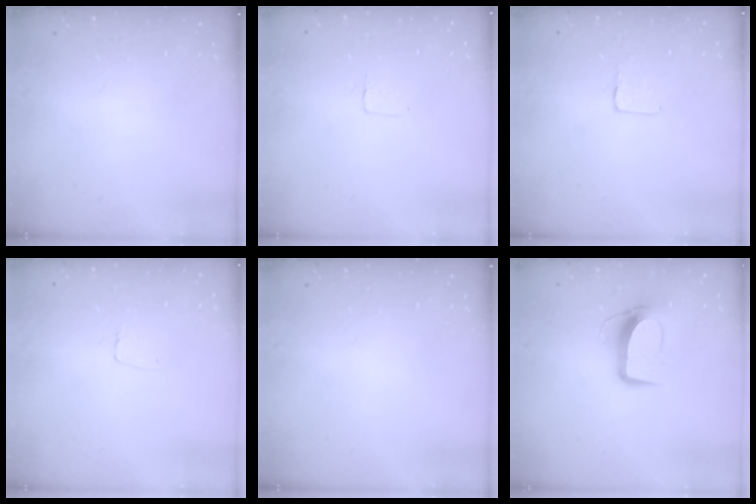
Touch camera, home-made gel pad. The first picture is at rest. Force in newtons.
{"total": 3.1, "press": 3.1, "slide": 0.2}
{"total": 1.7, "press": 1.6, "slide": 0.1}
{"total": 3.5, "press": 3.5, "slide": 0.3}
{"total": 0.0}
{"total": 9.8, "press": 9.7, "slide": 0.7}